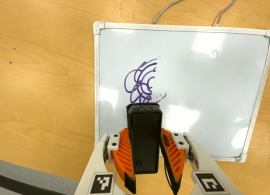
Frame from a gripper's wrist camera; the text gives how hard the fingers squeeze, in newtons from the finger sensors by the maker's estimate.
{"total": 6.1, "left": 5.5, "right": 6.7}